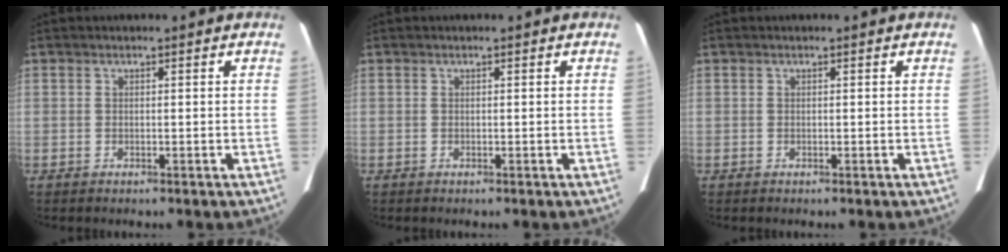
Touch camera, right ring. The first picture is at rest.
{"total": 0.0}
{"total": 0.0}